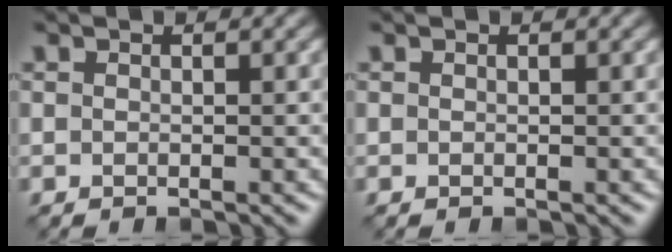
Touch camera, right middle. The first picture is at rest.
{"total": 0.0}